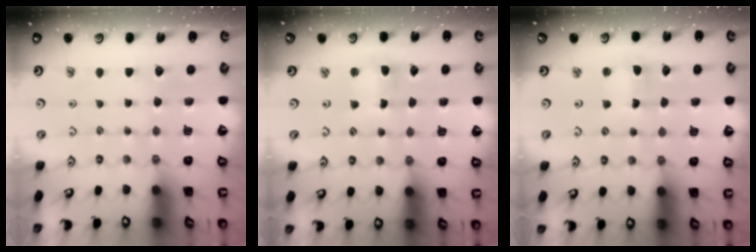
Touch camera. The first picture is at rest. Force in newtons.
{"total": 3.0, "press": 3.0, "slide": 0.2}
{"total": 1.8, "press": 1.8, "slide": 0.3}